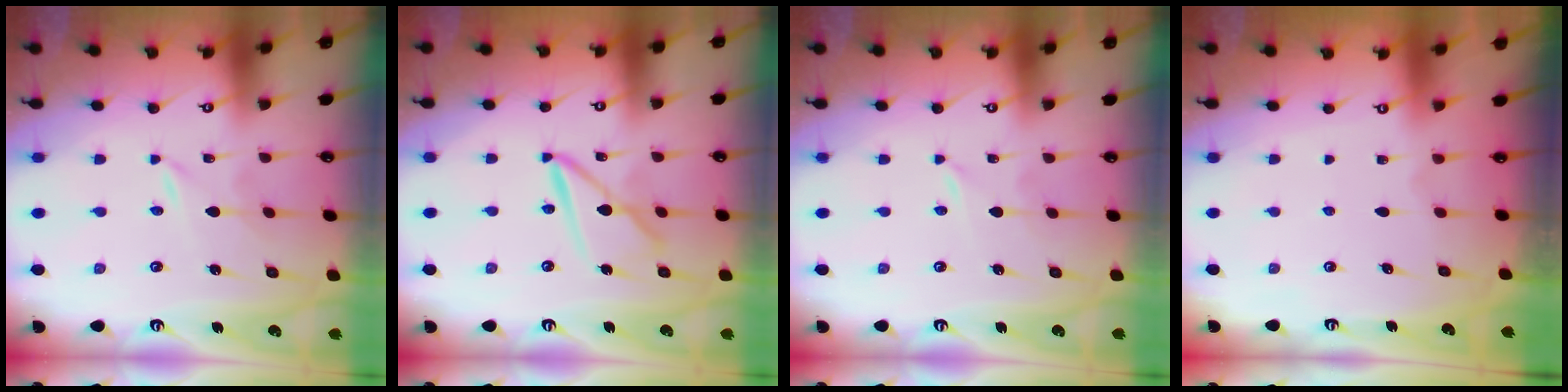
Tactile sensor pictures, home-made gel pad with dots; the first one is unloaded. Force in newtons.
{"total": 9.7, "press": 9.6, "slide": 0.8}
{"total": 0.0}
{"total": 0.5, "press": 0.5, "slide": 0.1}